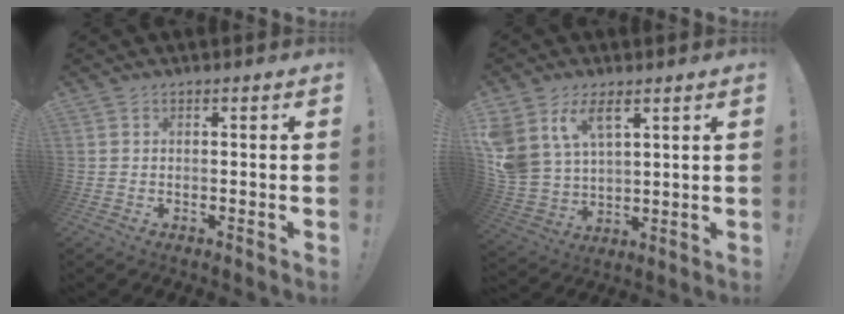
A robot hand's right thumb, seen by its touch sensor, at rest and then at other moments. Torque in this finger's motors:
{"motor_torque": [0.56, 0.64, 1.26, 0.87, 0.32]}